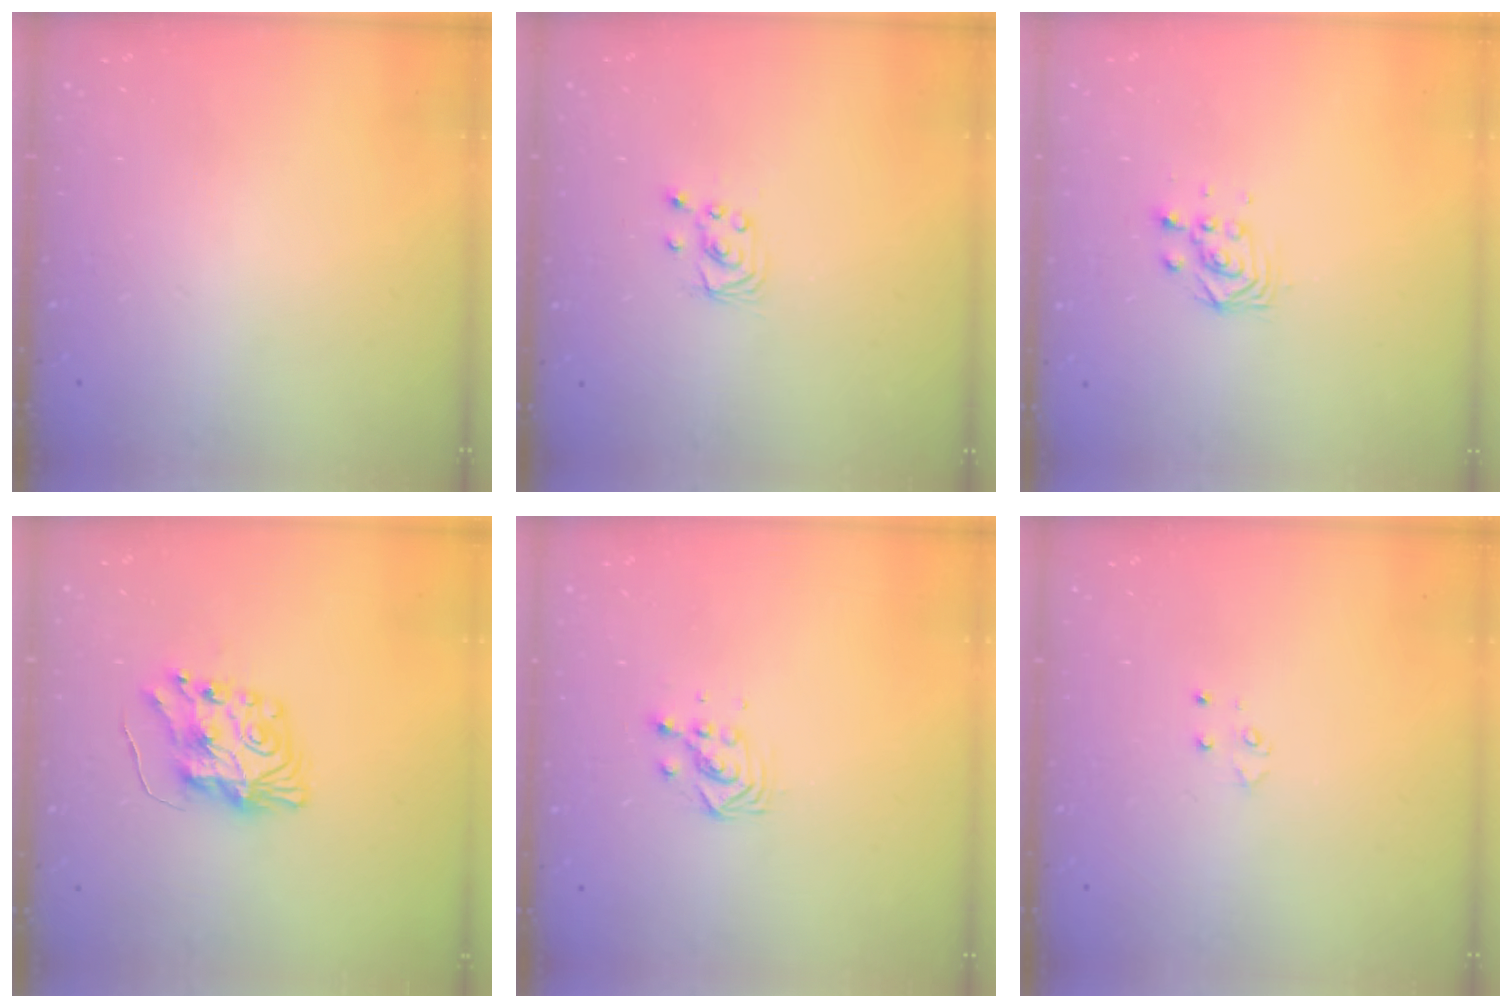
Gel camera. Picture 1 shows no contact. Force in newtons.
{"total": 2.4, "press": 2.4, "slide": 0.2}
{"total": 3.0, "press": 3.0, "slide": 0.0}
{"total": 8.5, "press": 8.5, "slide": 0.4}
{"total": 3.4, "press": 3.4, "slide": 0.2}
{"total": 3.1, "press": 3.1, "slide": 0.6}